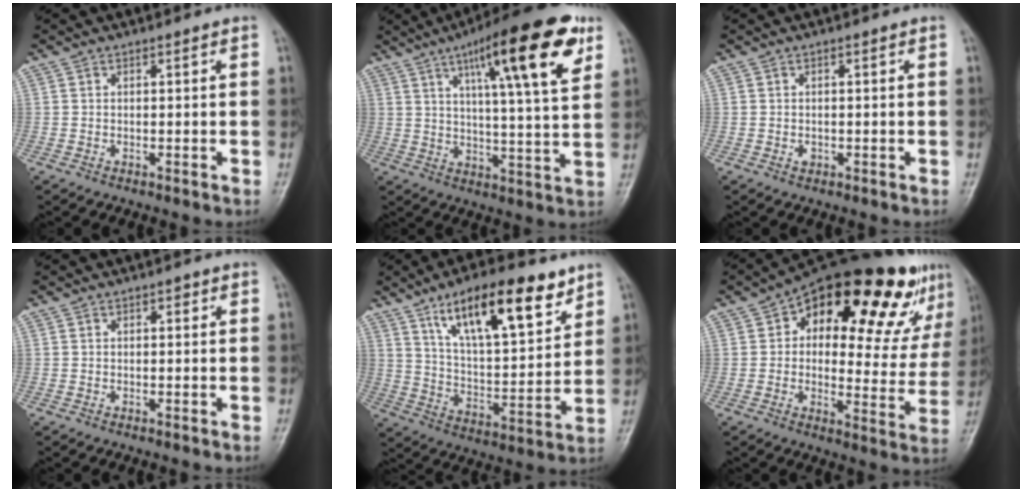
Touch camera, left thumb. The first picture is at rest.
{"total": 19.3, "force": [9.4, 4.1, 16.4], "torque": [-0.225, -0.023, 0.136]}
{"total": 0.8, "force": [-0.4, 0.6, 0.2], "torque": [0.000, 0.001, -0.004]}
{"total": 0.5, "force": [0.2, 0.4, 0.3], "torque": [0.002, 0.001, 0.000]}
{"total": 18.9, "force": [11.2, 6.4, 13.8], "torque": [-0.192, -0.047, 0.194]}
{"total": 25.4, "force": [13.0, 11.1, 18.8], "torque": [-0.207, -0.008, 0.182]}